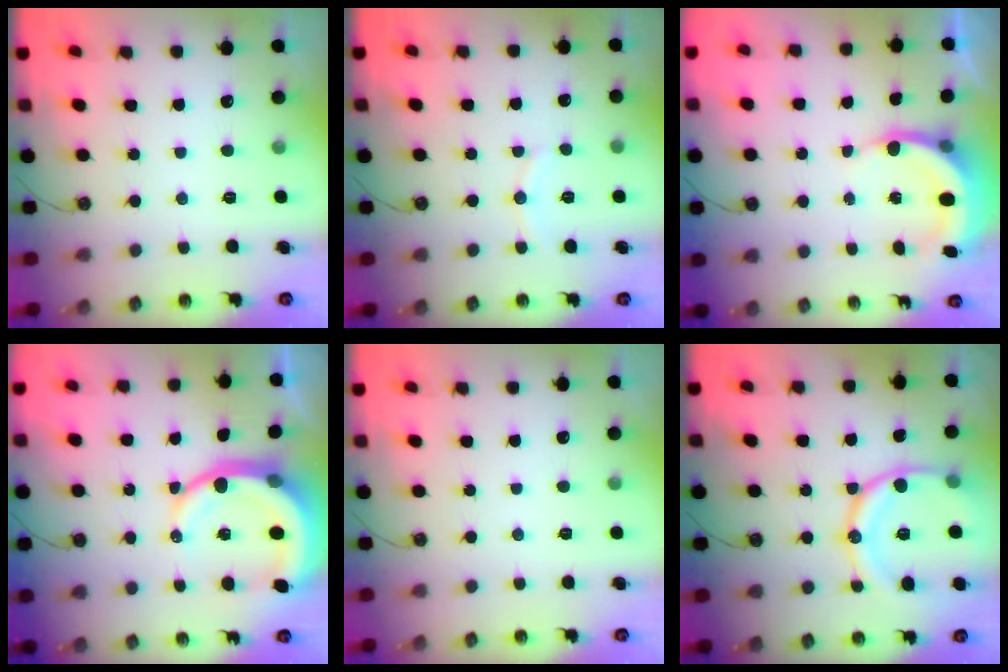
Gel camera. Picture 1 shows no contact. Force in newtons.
{"total": 7.0, "press": 7.0, "slide": 0.4}
{"total": 6.0, "press": 5.8, "slide": 1.4}
{"total": 12.2, "press": 12.1, "slide": 1.5}
{"total": 0.0}
{"total": 16.8, "press": 16.8, "slide": 1.1}